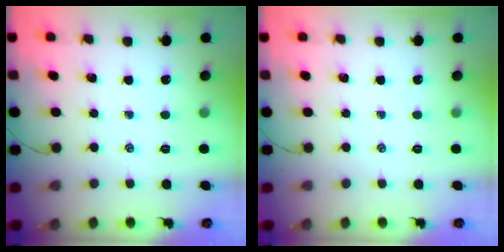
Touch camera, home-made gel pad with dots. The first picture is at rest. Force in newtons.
{"total": 0.0}